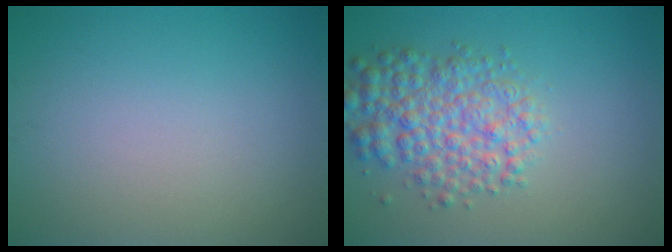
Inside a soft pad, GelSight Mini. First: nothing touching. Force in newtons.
{"total": 5.2, "press": 5.2, "slide": 0.2}